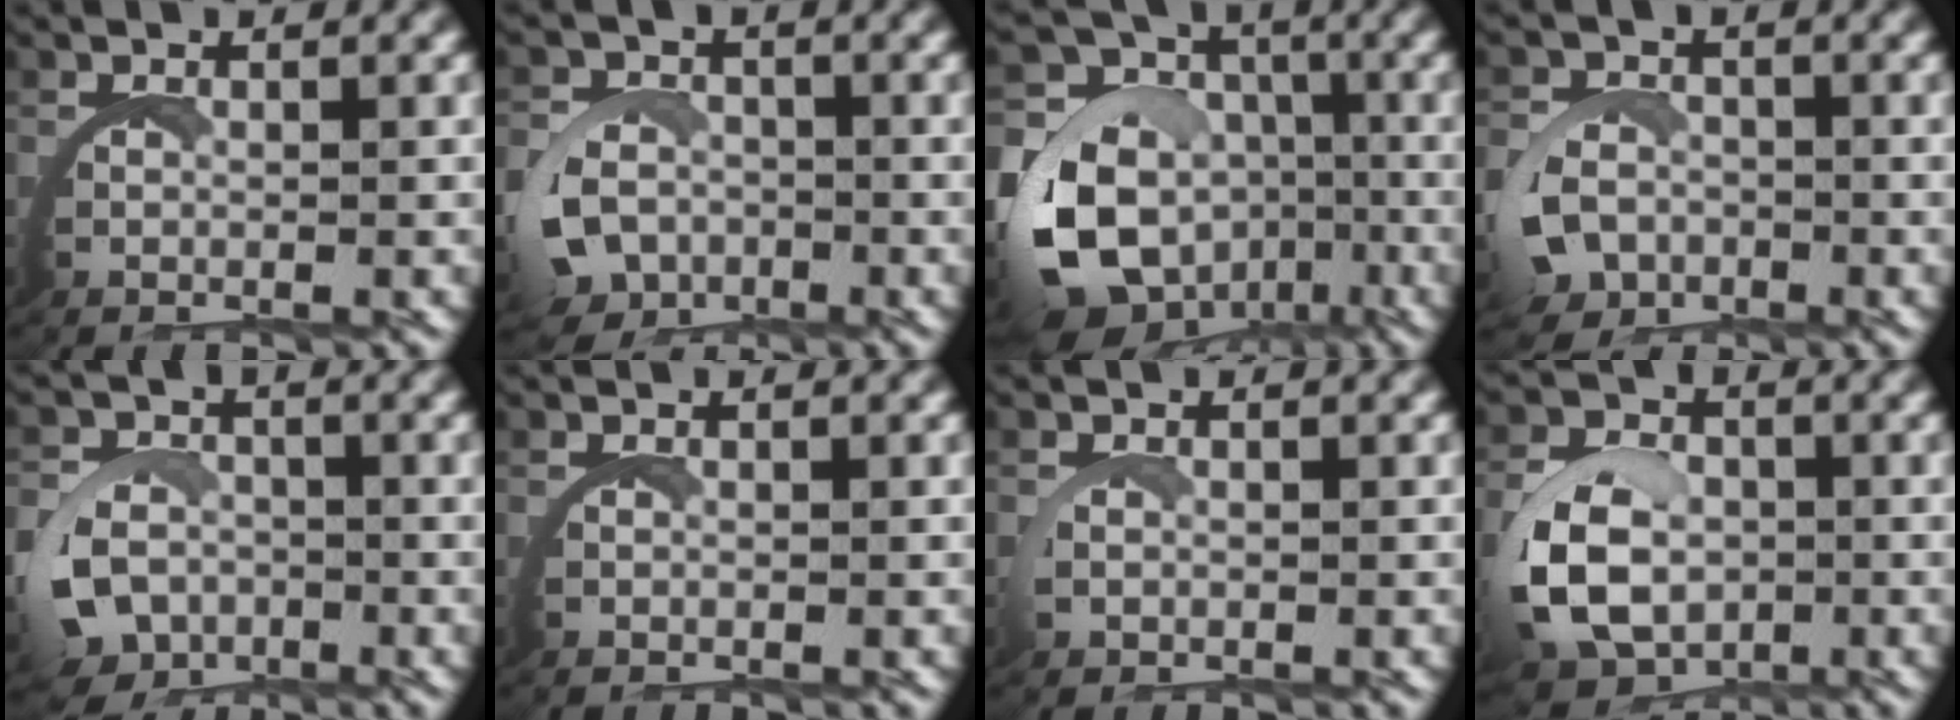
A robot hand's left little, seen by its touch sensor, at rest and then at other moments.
{"total": 5.2, "force": [-1.9, 4.4, 2.0], "torque": [-0.035, -0.025, -0.031]}
{"total": 11.6, "force": [-2.5, 9.7, 5.8], "torque": [-0.133, -0.054, -0.035]}
{"total": 4.2, "force": [-1.4, 3.6, 1.7], "torque": [-0.033, -0.021, -0.025]}
{"total": 6.1, "force": [-2.4, 5.2, 2.2], "torque": [-0.042, -0.031, -0.039]}
{"total": 0.0}
{"total": 0.7, "force": [0.6, 0.3, 0.4], "torque": [-0.026, -0.008, 0.012]}
{"total": 7.1, "force": [-1.0, 5.6, 4.3], "torque": [-0.112, -0.031, -0.007]}